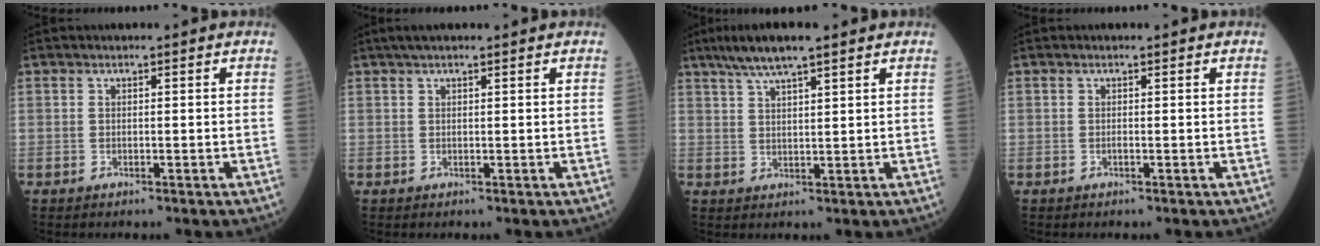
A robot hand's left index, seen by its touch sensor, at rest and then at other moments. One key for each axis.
{"total": 3.9, "fx": 3.1, "fy": 0.3, "fz": 2.4, "tx": -0.036, "ty": 0.032, "tz": 0.052}
{"total": 7.0, "fx": 5.2, "fy": 0.6, "fz": 4.7, "tx": -0.087, "ty": 0.024, "tz": 0.092}
{"total": 0.0}